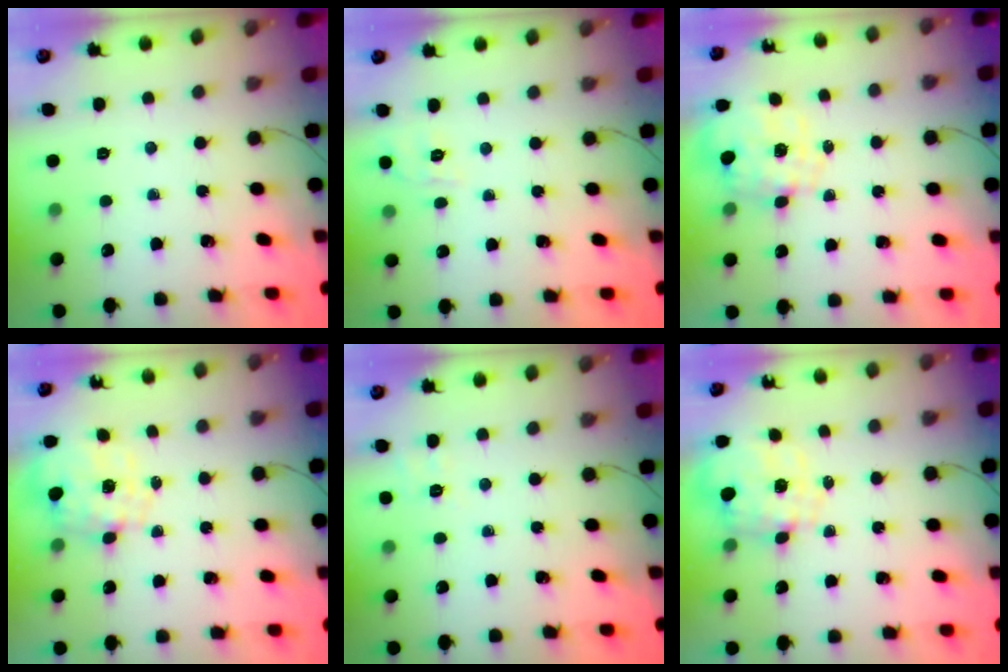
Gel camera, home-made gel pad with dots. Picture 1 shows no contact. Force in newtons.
{"total": 6.6, "press": 6.3, "slide": 2.0}
{"total": 2.4, "press": 2.2, "slide": 1.0}
{"total": 2.3, "press": 2.1, "slide": 1.0}
{"total": 2.9, "press": 2.3, "slide": 1.9}
{"total": 2.8, "press": 2.6, "slide": 1.0}